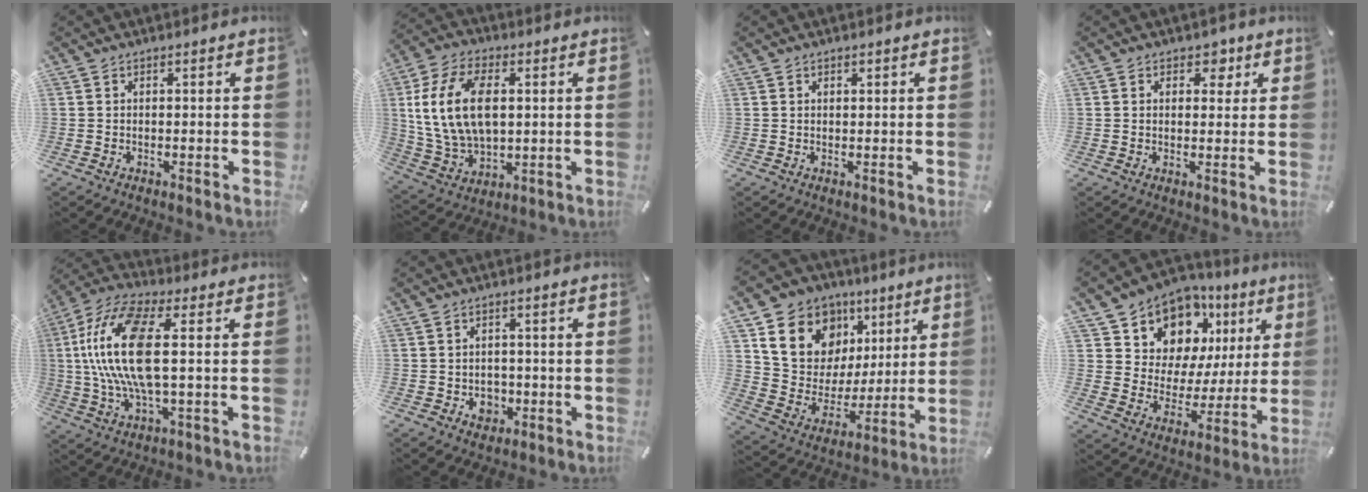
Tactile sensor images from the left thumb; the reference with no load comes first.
{"total": 15.9, "force": [2.6, 10.4, 11.7], "torque": [-0.266, 0.008, 0.046]}
{"total": 0.7, "force": [0.4, 0.5, 0.1], "torque": [-0.002, 0.002, 0.008]}
{"total": 4.4, "force": [2.0, 3.2, 2.3], "torque": [-0.011, -0.006, 0.025]}
{"total": 17.2, "force": [1.5, 6.8, 15.8], "torque": [-0.341, -0.014, 0.020]}
{"total": 4.2, "force": [-1.1, 3.7, 1.6], "torque": [-0.011, 0.000, -0.020]}
{"total": 17.2, "force": [8.2, 13.8, 6.1], "torque": [-0.110, -0.040, 0.164]}
{"total": 12.4, "force": [8.8, 8.3, 2.6], "torque": [-0.049, -0.088, 0.156]}